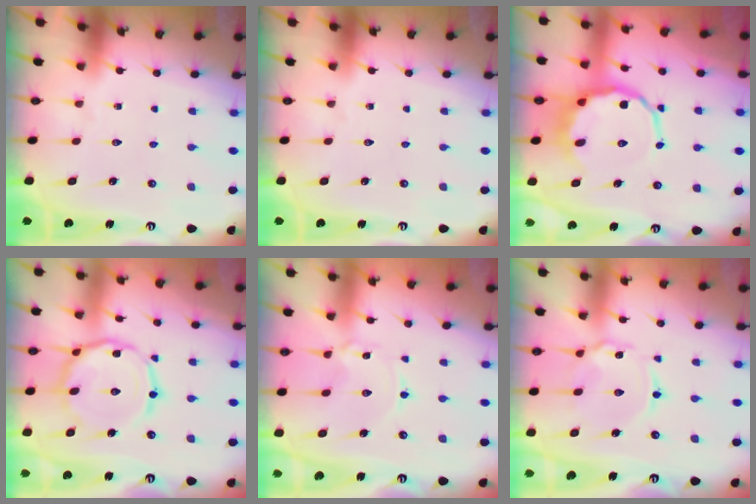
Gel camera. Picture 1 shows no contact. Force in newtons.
{"total": 0.0}
{"total": 8.8, "press": 8.2, "slide": 3.1}
{"total": 11.4, "press": 11.4, "slide": 0.7}
{"total": 0.9, "press": 0.9, "slide": 0.1}
{"total": 4.9, "press": 4.9, "slide": 0.1}